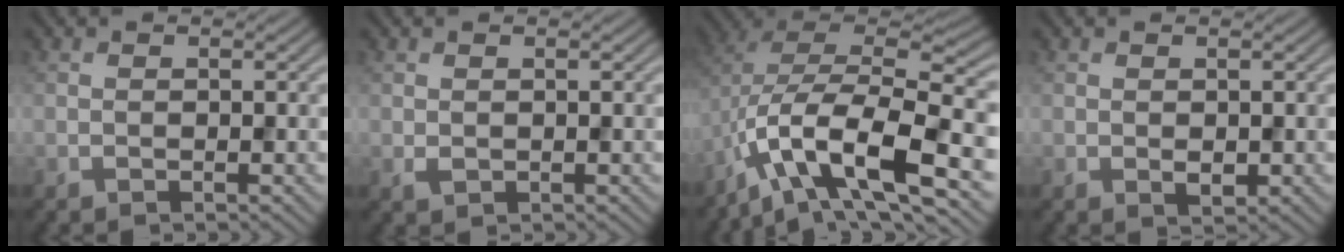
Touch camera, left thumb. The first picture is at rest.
{"total": 0.7, "force": [0.2, 0.6, 0.3], "torque": [-0.009, -0.002, 0.009]}
{"total": 13.7, "force": [-6.3, 5.1, 11.1], "torque": [-0.213, 0.006, -0.120]}
{"total": 0.9, "force": [0.0, 0.7, 0.7], "torque": [-0.016, -0.005, 0.004]}